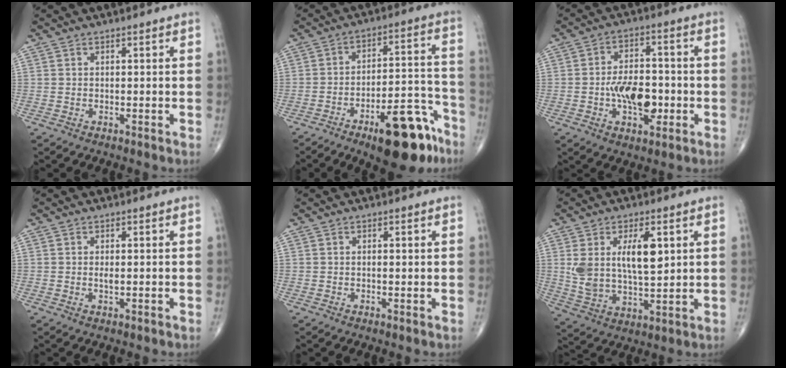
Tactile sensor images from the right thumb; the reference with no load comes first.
{"total": 17.0, "force": [-10.3, 6.0, 12.1], "torque": [-0.136, 0.082, -0.147]}
{"total": 10.5, "force": [-2.0, 5.9, 8.4], "torque": [-0.119, 0.021, -0.032]}
{"total": 1.2, "force": [0.0, 0.4, 1.1], "torque": [-0.020, -0.003, -0.001]}
{"total": 0.8, "force": [0.1, 0.2, 0.8], "torque": [-0.013, -0.001, 0.002]}
{"total": 12.3, "force": [3.3, 5.6, 10.4], "torque": [-0.188, -0.017, 0.069]}